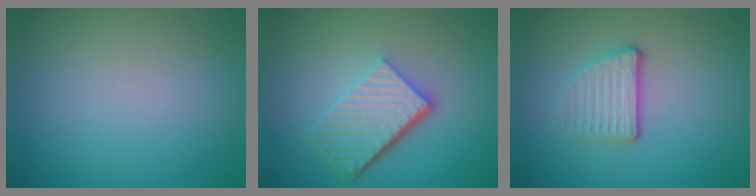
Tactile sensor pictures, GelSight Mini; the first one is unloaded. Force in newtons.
{"total": 5.9, "press": 4.0, "slide": 4.3}
{"total": 3.3, "press": 2.4, "slide": 2.3}